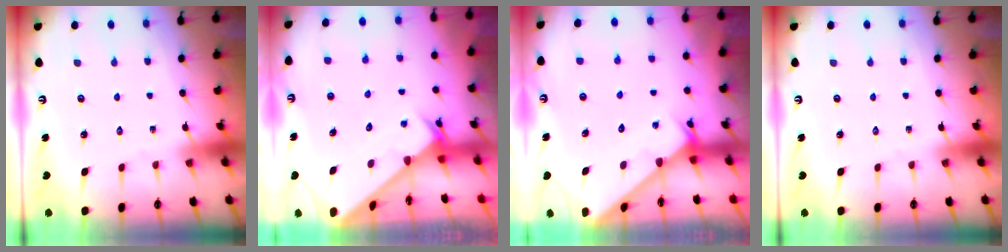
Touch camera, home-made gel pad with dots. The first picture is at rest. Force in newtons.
{"total": 2.5, "press": 2.5, "slide": 0.2}
{"total": 1.9, "press": 1.9, "slide": 0.1}
{"total": 0.0}